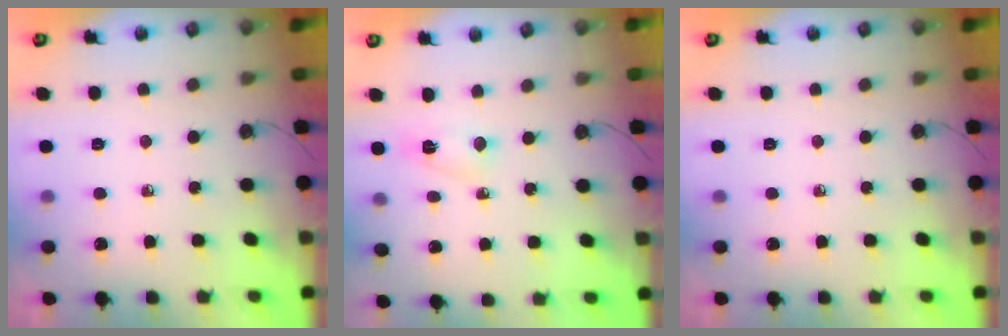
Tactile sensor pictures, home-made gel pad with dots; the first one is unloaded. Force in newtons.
{"total": 2.9, "press": 2.8, "slide": 0.6}
{"total": 0.0}